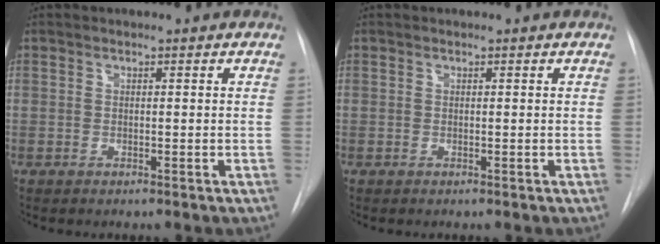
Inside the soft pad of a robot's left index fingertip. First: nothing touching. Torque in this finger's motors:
{"motor_torque": [0.00, 0.00, 0.00, 0.00]}